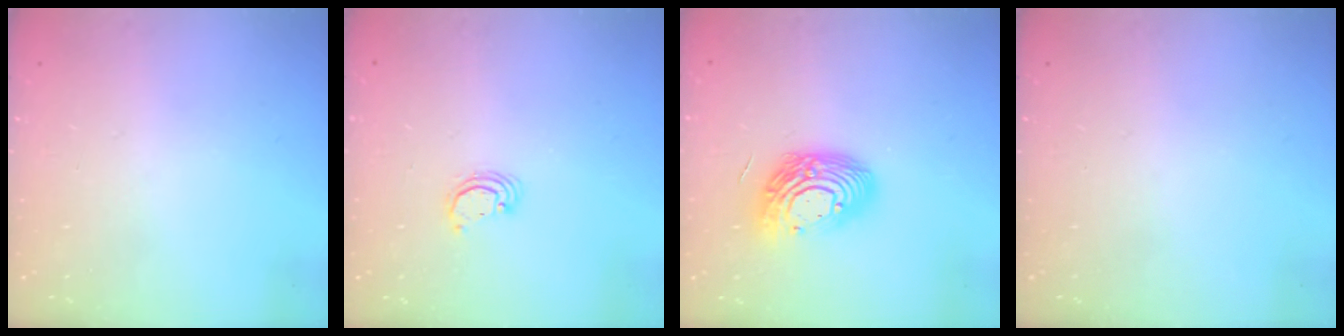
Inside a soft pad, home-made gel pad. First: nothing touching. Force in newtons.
{"total": 2.7, "press": 2.7, "slide": 0.1}
{"total": 14.2, "press": 14.1, "slide": 1.2}
{"total": 0.0}